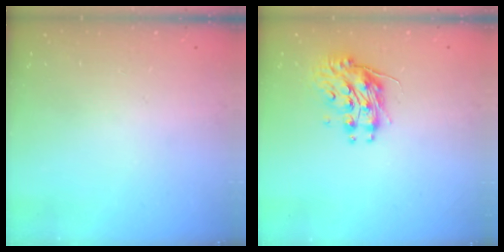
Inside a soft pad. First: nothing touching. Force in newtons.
{"total": 10.4, "press": 10.4, "slide": 0.8}